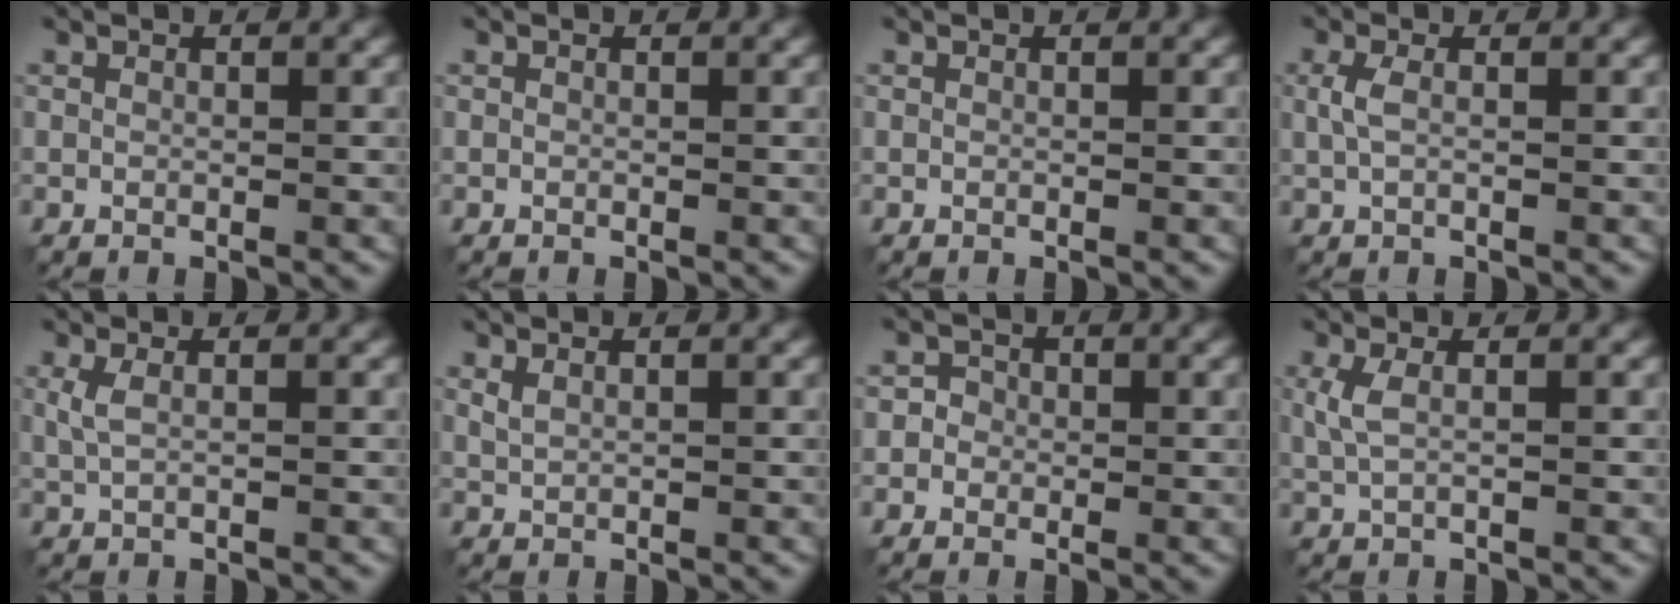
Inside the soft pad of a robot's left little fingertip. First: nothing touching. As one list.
[{"total": 0.0}, {"total": 0.0}, {"total": 1.6, "force": [0.1, 0.6, 1.4], "torque": [-0.036, 0.003, 0.002]}, {"total": 1.5, "force": [0.5, 0.5, 1.3], "torque": [-0.029, 0.003, 0.010]}, {"total": 0.8, "force": [0.6, 0.2, 0.5], "torque": [-0.016, 0.001, 0.015]}, {"total": 1.9, "force": [-0.2, 1.9, 0.4], "torque": [0.011, 0.005, -0.018]}, {"total": 1.8, "force": [0.4, 0.5, 1.7], "torque": [-0.040, 0.004, 0.010]}]